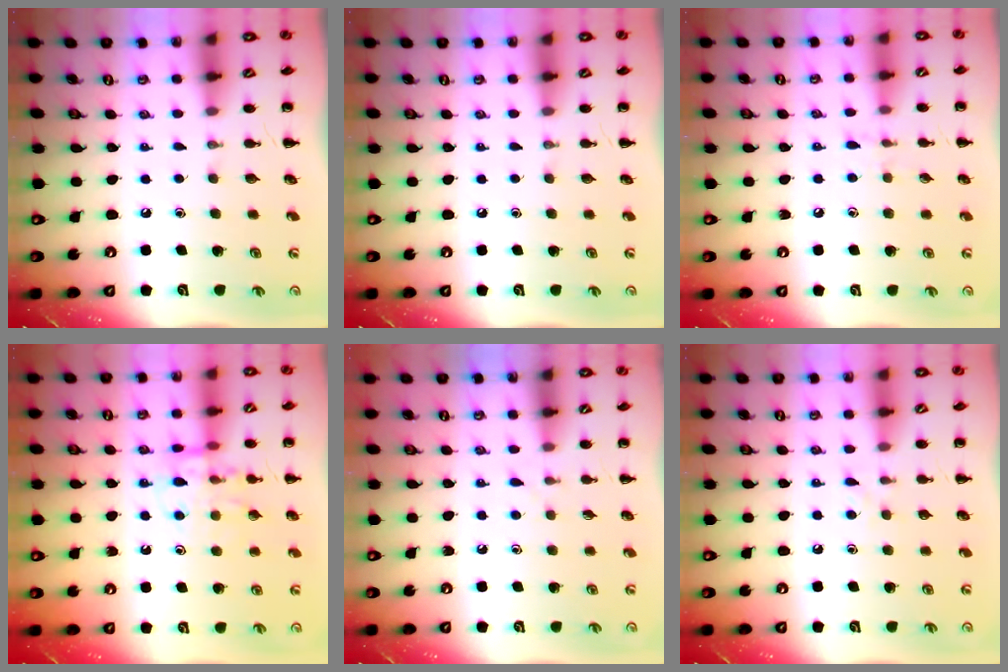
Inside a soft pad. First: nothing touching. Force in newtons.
{"total": 0.0}
{"total": 5.3, "press": 4.9, "slide": 2.1}
{"total": 11.6, "press": 11.6, "slide": 1.1}
{"total": 4.3, "press": 4.1, "slide": 1.6}
{"total": 3.2, "press": 3.0, "slide": 1.1}